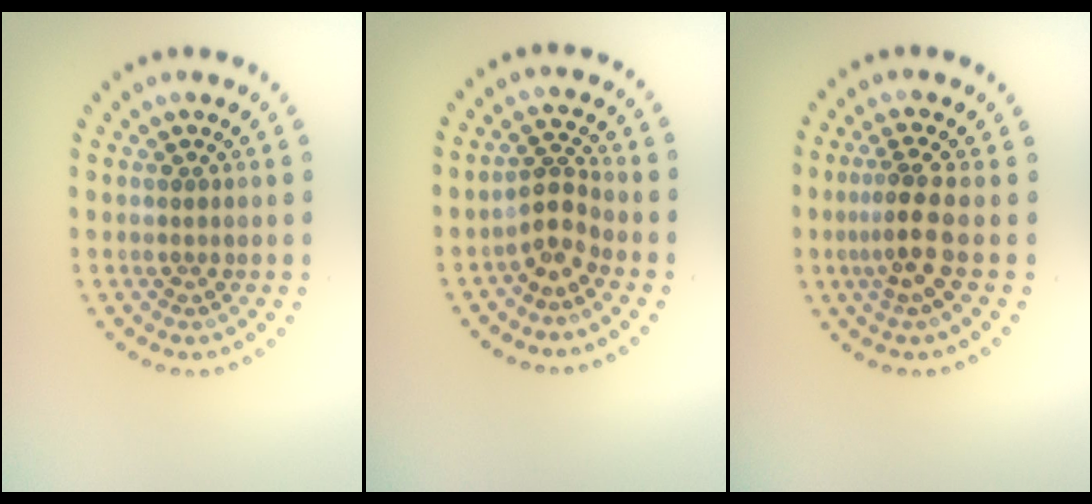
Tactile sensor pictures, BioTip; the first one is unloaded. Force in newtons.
{"total": 2.4, "press": 1.9, "slide": 1.6}
{"total": 2.8, "press": 2.2, "slide": 1.7}